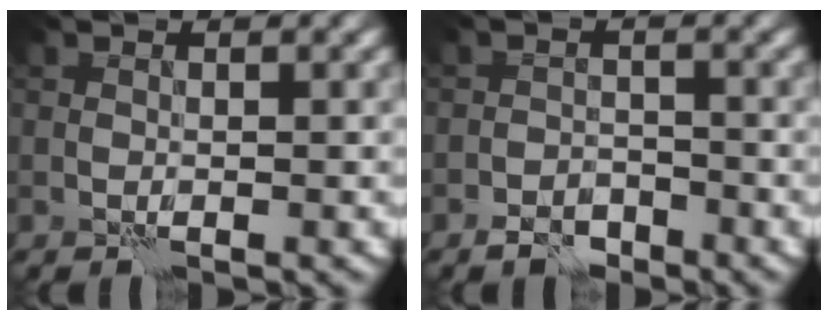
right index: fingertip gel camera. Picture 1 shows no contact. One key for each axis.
{"total": 2.3, "fx": -1.9, "fy": 1.0, "fz": 0.9, "tx": -0.012, "ty": 0.005, "tz": -0.039}